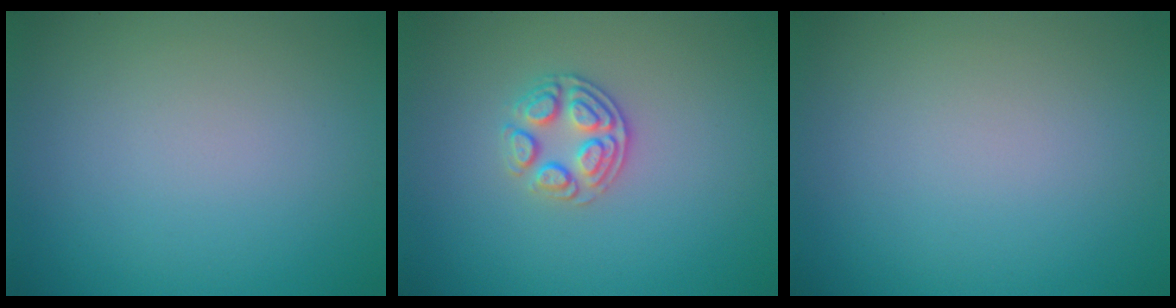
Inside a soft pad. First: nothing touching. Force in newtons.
{"total": 2.6, "press": 2.5, "slide": 0.9}
{"total": 0.0}